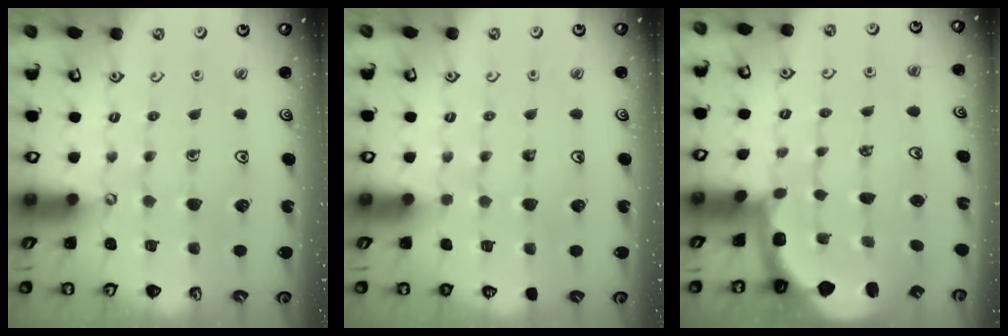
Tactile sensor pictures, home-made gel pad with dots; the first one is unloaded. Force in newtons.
{"total": 0.0}
{"total": 3.0, "press": 2.2, "slide": 2.1}